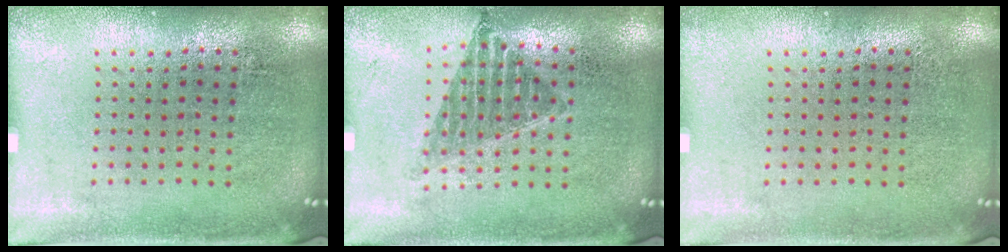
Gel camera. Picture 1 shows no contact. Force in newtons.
{"total": 1.0, "press": 0.8, "slide": 0.5}
{"total": 0.0}